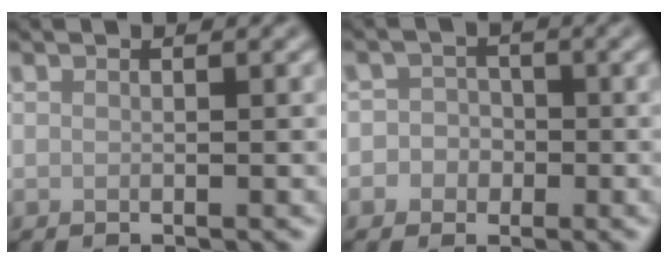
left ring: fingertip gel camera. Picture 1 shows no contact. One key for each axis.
{"total": 3.0, "fx": -0.8, "fy": 2.8, "fz": 0.5, "tx": 0.023, "ty": 0.008, "tz": -0.032}